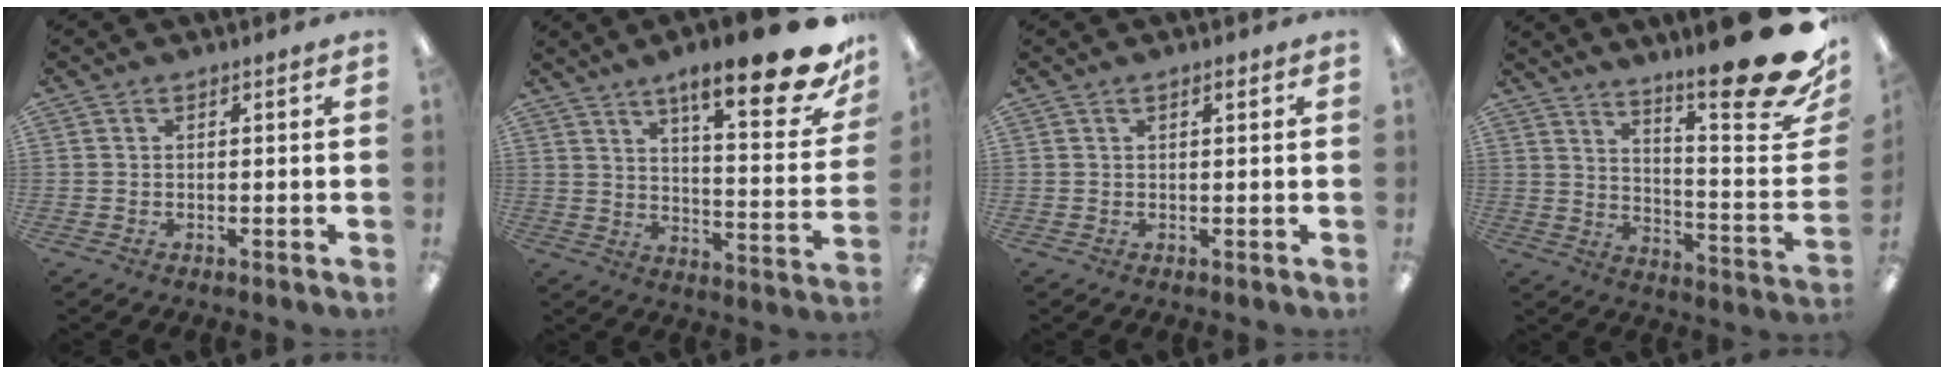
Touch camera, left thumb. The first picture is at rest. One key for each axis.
{"total": 20.6, "fx": 13.3, "fy": 4.8, "fz": 15.0, "tx": -0.214, "ty": -0.094, "tz": 0.206}
{"total": 1.3, "fx": 0.8, "fy": 0.3, "fz": 1.0, "tx": -0.020, "ty": 0.003, "tz": 0.012}
{"total": 21.5, "fx": 15.6, "fy": 3.0, "fz": 14.5, "tx": -0.196, "ty": -0.126, "tz": 0.241}